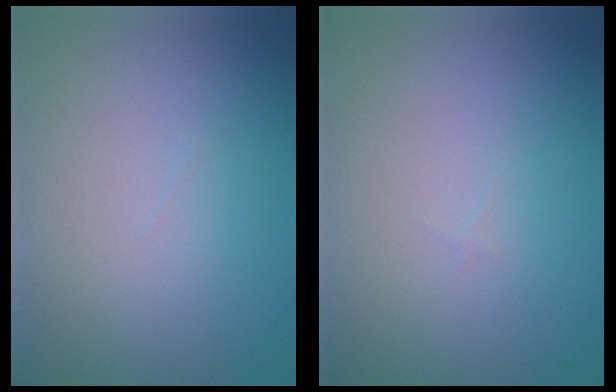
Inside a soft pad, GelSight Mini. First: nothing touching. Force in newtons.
{"total": 0.0}